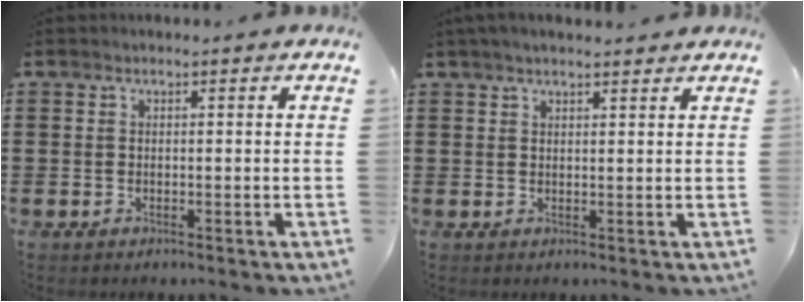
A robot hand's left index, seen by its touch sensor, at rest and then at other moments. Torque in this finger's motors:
{"motor_torque": [2.13, 0.00, 0.45, 0.07]}